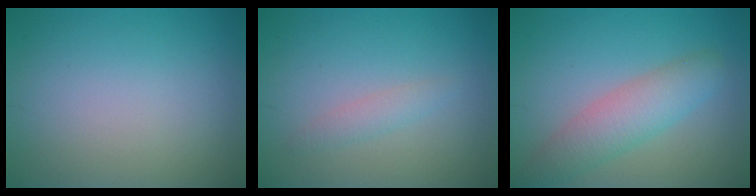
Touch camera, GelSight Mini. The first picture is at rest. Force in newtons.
{"total": 1.3, "press": 1.3, "slide": 0.0}
{"total": 4.2, "press": 4.2, "slide": 0.4}